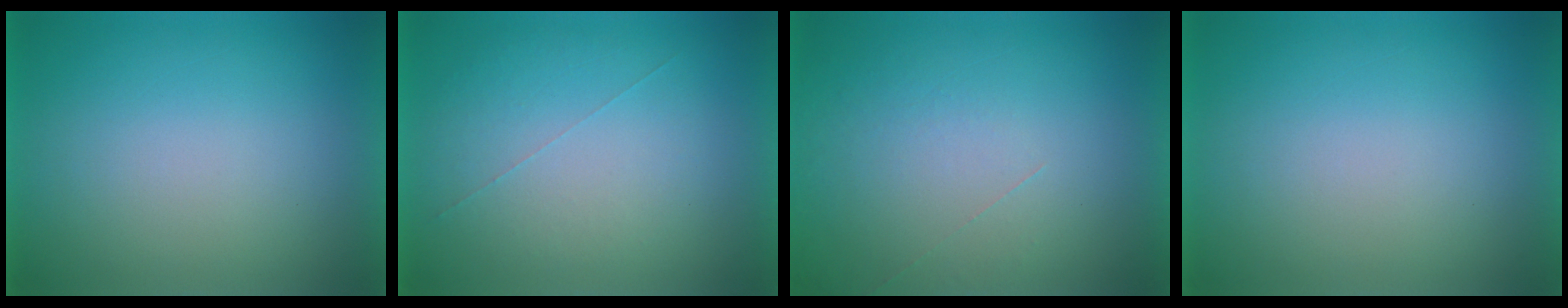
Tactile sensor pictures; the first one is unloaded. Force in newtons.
{"total": 1.0}
{"total": 1.1}
{"total": 0.0}